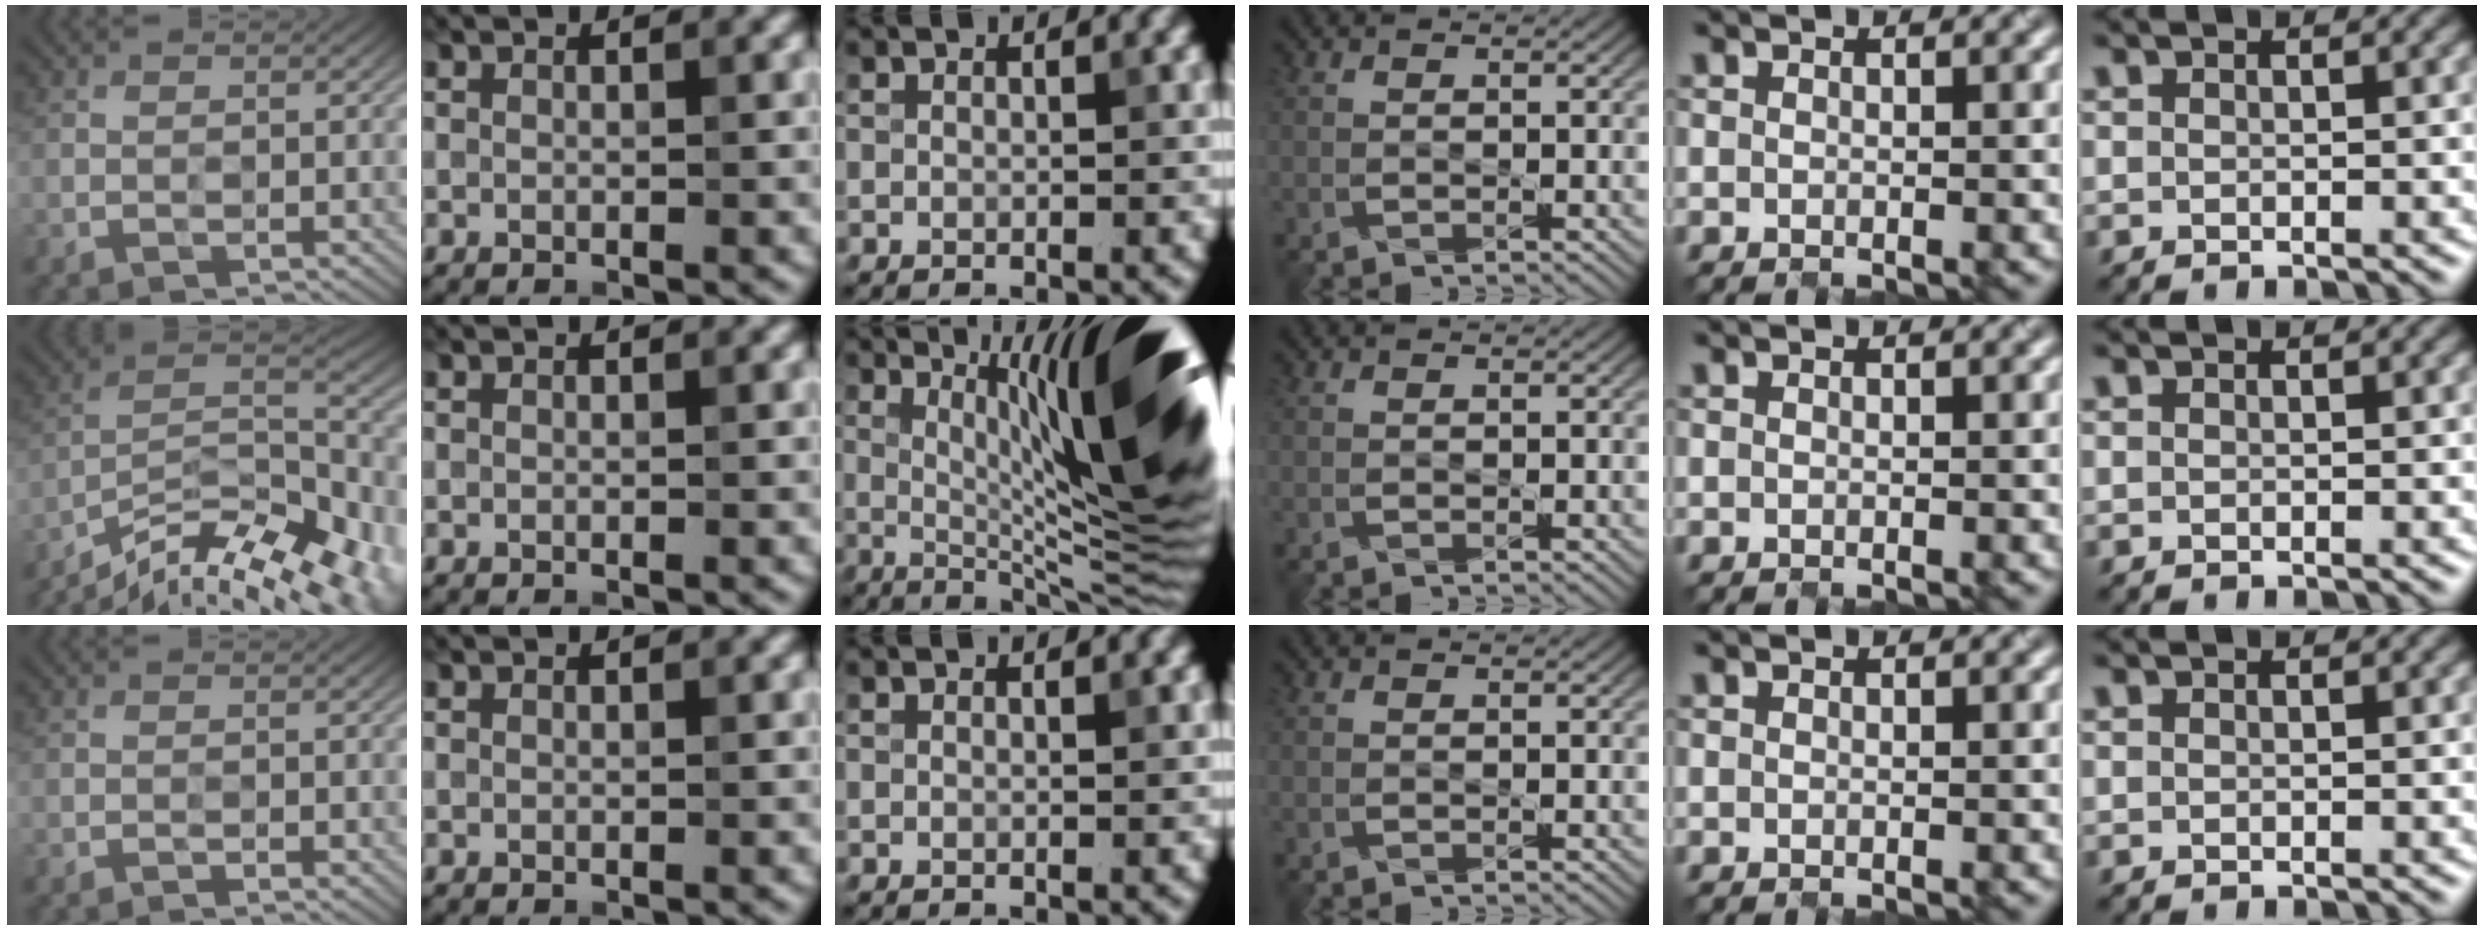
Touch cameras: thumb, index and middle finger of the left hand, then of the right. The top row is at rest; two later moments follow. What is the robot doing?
{"motion": "close", "object": "hinged tin"}